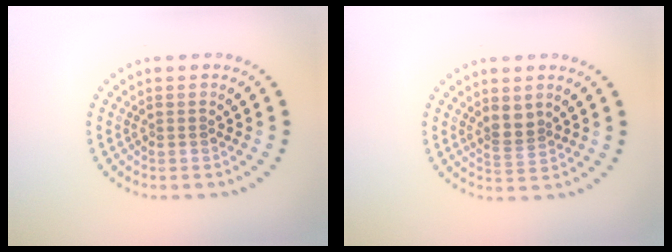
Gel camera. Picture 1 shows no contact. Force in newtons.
{"total": 2.1, "press": 1.7, "slide": 1.2}